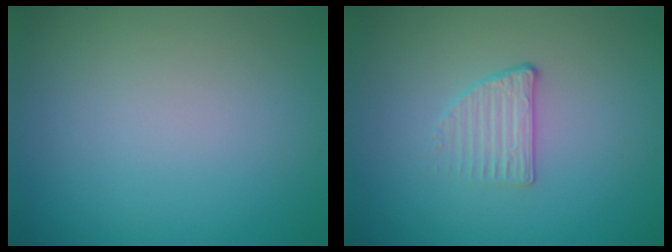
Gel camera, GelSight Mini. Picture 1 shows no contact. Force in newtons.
{"total": 1.6, "press": 1.1, "slide": 1.1}